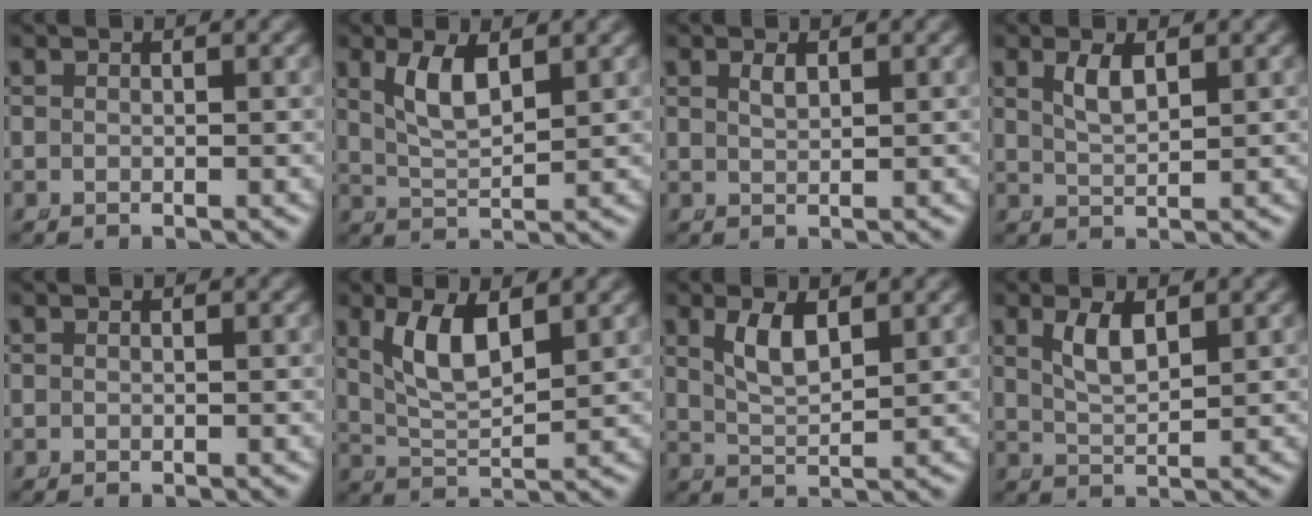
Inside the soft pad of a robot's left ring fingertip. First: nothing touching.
{"total": 3.7, "force": [1.3, 1.3, 3.1], "torque": [-0.068, -0.014, 0.035]}
{"total": 0.8, "force": [0.5, -0.3, 0.6], "torque": [-0.011, -0.009, 0.018]}
{"total": 2.0, "force": [0.8, 0.2, 1.8], "torque": [-0.034, -0.009, 0.026]}
{"total": 0.0}
{"total": 4.8, "force": [1.8, 2.0, 3.9], "torque": [-0.088, -0.016, 0.045]}
{"total": 2.8, "force": [1.1, 0.9, 2.5], "torque": [-0.049, -0.011, 0.029]}
{"total": 2.6, "force": [1.0, 0.6, 2.3], "torque": [-0.044, -0.009, 0.027]}